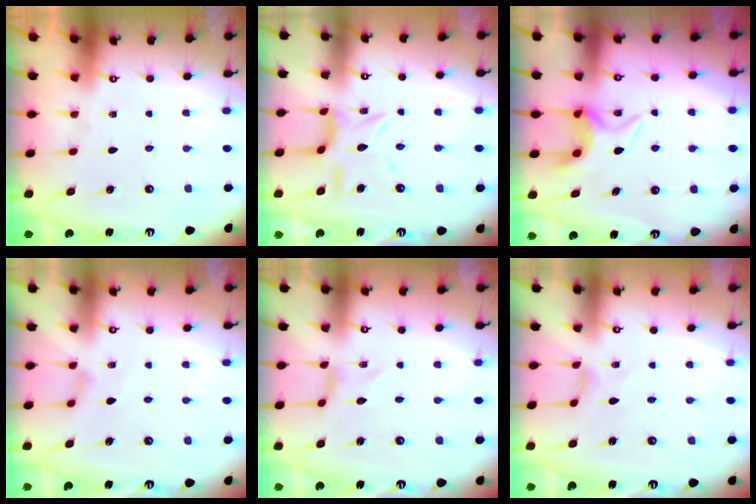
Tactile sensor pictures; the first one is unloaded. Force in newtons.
{"total": 9.6, "press": 9.6, "slide": 0.8}
{"total": 6.8, "press": 6.8, "slide": 0.1}
{"total": 2.7, "press": 2.6, "slide": 0.4}
{"total": 0.0}
{"total": 0.0}